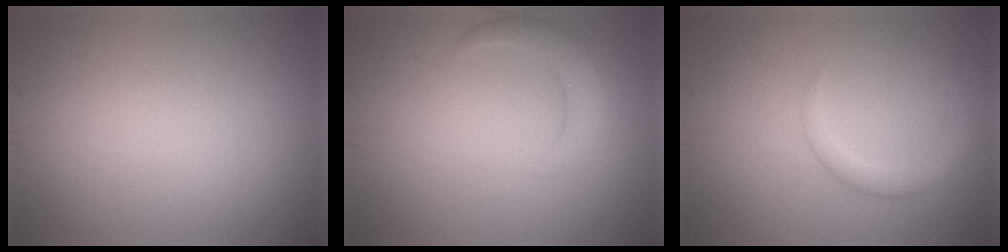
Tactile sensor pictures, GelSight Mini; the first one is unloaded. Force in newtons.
{"total": 2.6, "press": 2.6, "slide": 0.2}
{"total": 2.3, "press": 2.2, "slide": 0.1}